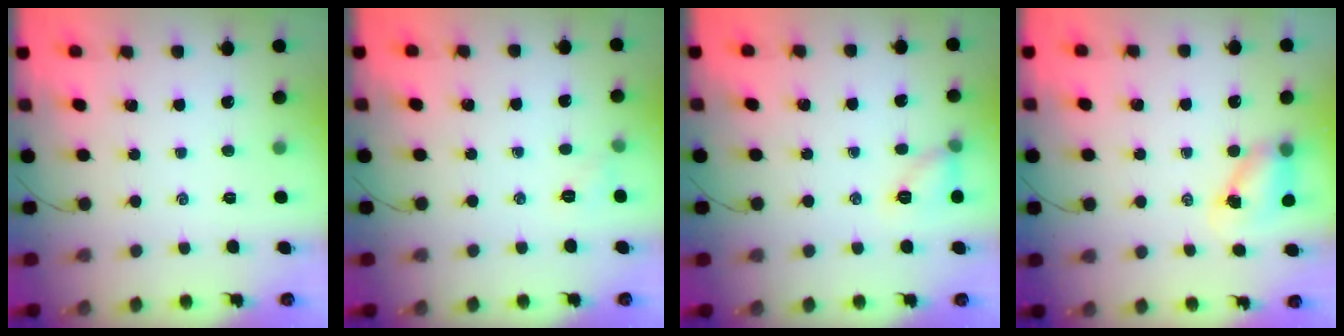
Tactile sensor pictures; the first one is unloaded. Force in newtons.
{"total": 4.2, "press": 4.0, "slide": 1.2}
{"total": 7.4, "press": 7.4, "slide": 0.5}
{"total": 5.7, "press": 5.7, "slide": 0.5}